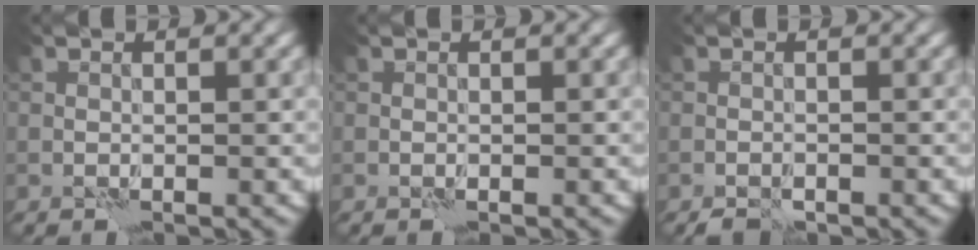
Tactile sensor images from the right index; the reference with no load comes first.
{"total": 0.0}
{"total": 1.4, "force": [-1.1, 0.5, 0.7], "torque": [-0.013, -0.001, -0.022]}